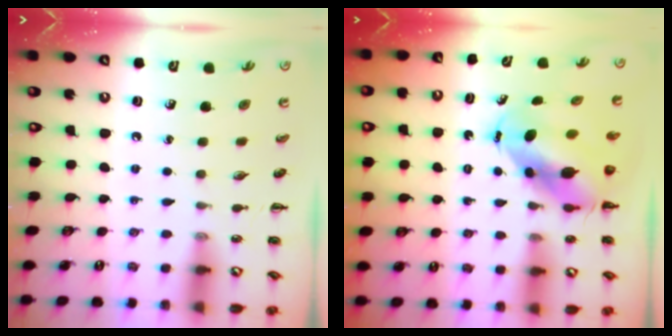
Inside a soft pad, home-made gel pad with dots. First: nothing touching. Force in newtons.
{"total": 7.4, "press": 7.3, "slide": 1.6}